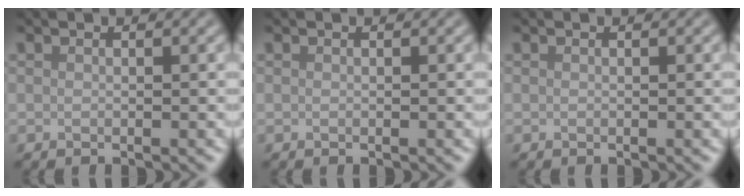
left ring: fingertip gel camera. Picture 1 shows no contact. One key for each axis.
{"total": 0.0}
{"total": 0.0}